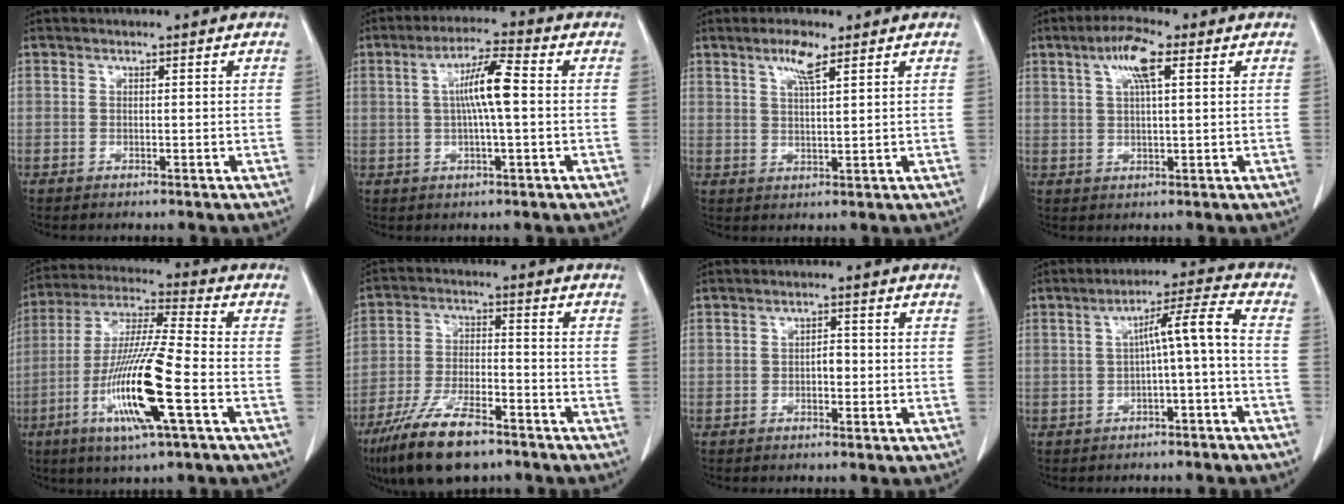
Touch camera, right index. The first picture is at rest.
{"total": 7.6, "force": [0.5, 0.8, 7.5], "torque": [-0.140, 0.014, 0.006]}
{"total": 4.6, "force": [2.8, 0.9, 3.6], "torque": [-0.070, 0.002, 0.052]}
{"total": 6.4, "force": [2.6, 1.5, 5.6], "torque": [-0.111, 0.012, 0.048]}
{"total": 16.7, "force": [-5.7, 0.9, 15.6], "torque": [-0.316, -0.019, -0.107]}
{"total": 13.9, "force": [-9.6, 4.3, 9.1], "torque": [-0.182, -0.018, -0.174]}
{"total": 2.2, "force": [-0.5, 1.2, 1.8], "torque": [-0.027, 0.005, -0.006]}
{"total": 7.2, "force": [-1.1, 0.3, 7.1], "torque": [-0.112, 0.026, -0.014]}